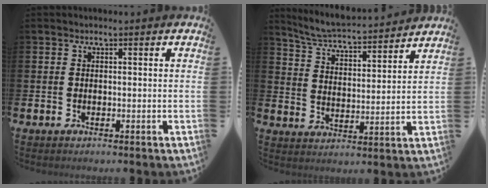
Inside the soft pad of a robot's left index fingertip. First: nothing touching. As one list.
[{"total": 5.8, "force": [5.6, 0.2, 1.3], "torque": [-0.050, -0.046, 0.093]}]